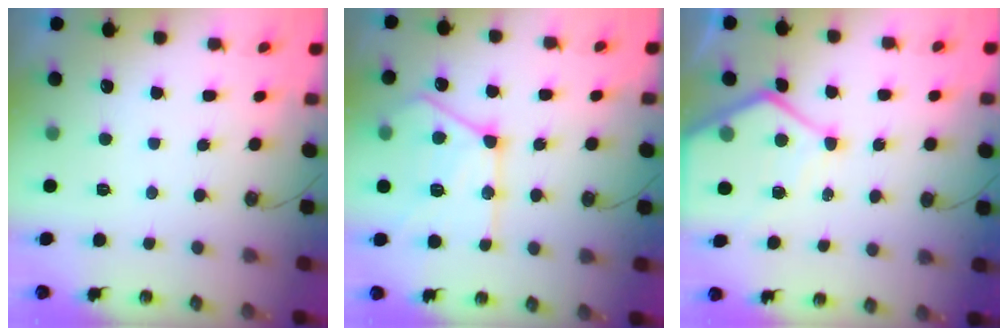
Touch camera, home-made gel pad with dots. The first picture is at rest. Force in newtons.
{"total": 17.6, "press": 17.5, "slide": 1.7}
{"total": 11.0, "press": 11.0, "slide": 1.0}